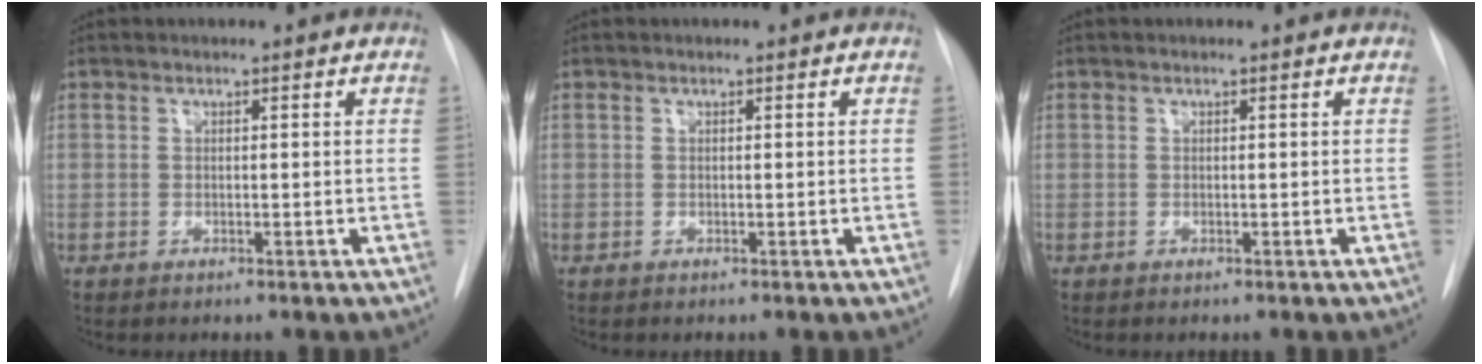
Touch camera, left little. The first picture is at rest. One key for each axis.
{"total": 0.0}
{"total": 0.0}